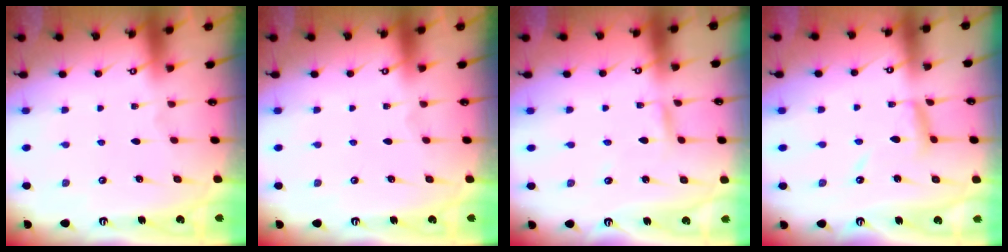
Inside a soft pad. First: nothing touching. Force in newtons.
{"total": 0.0}
{"total": 2.6, "press": 2.6, "slide": 0.1}
{"total": 9.3, "press": 9.3, "slide": 0.7}